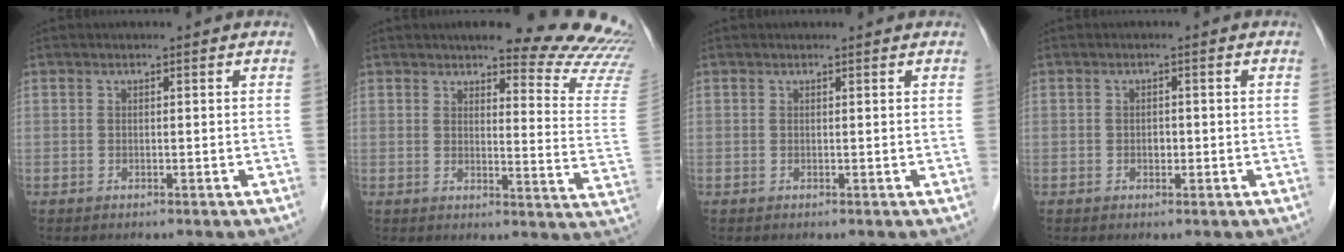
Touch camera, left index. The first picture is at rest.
{"total": 16.3, "force": [15.2, 1.6, 5.6], "torque": [-0.049, -0.102, 0.148]}
{"total": 1.0, "force": [1.0, 0.2, 0.1], "torque": [-0.011, 0.008, 0.010]}
{"total": 1.2, "force": [-0.3, 0.8, 0.8], "torque": [-0.013, 0.002, -0.004]}